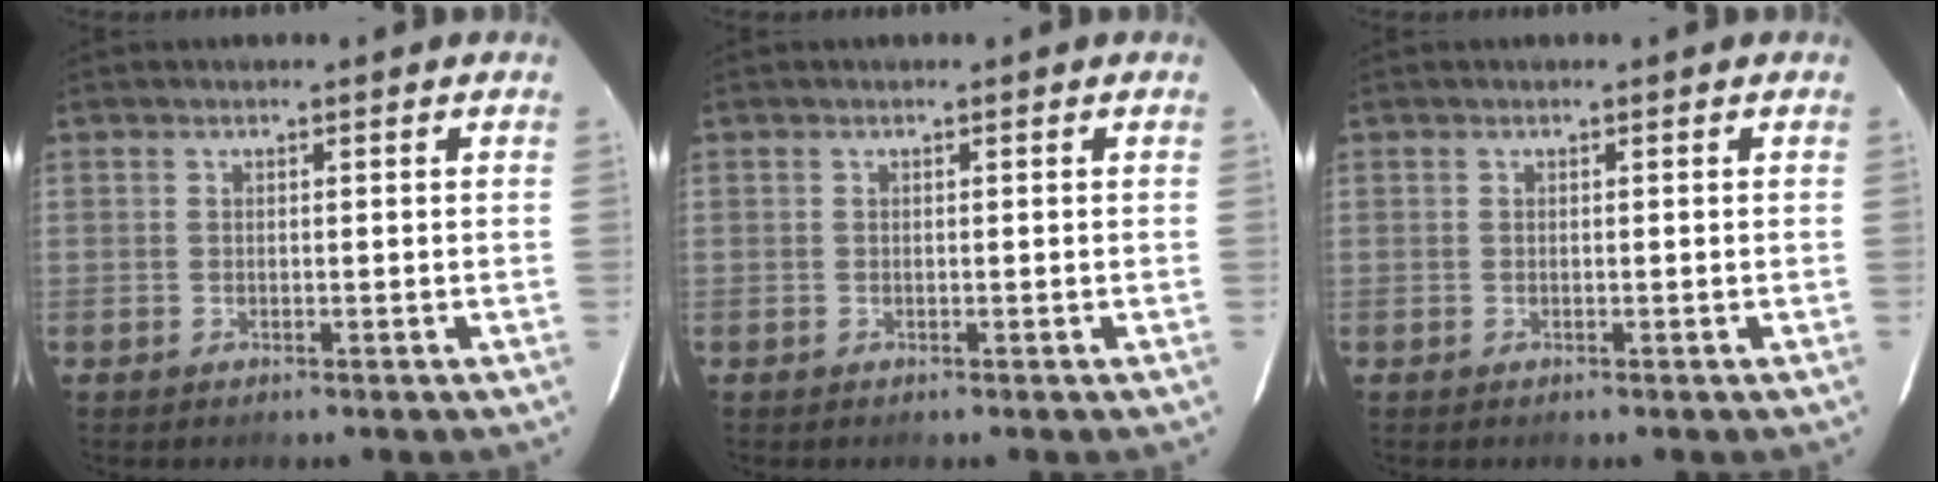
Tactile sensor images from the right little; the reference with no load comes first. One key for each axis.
{"total": 0.0}
{"total": 0.0}